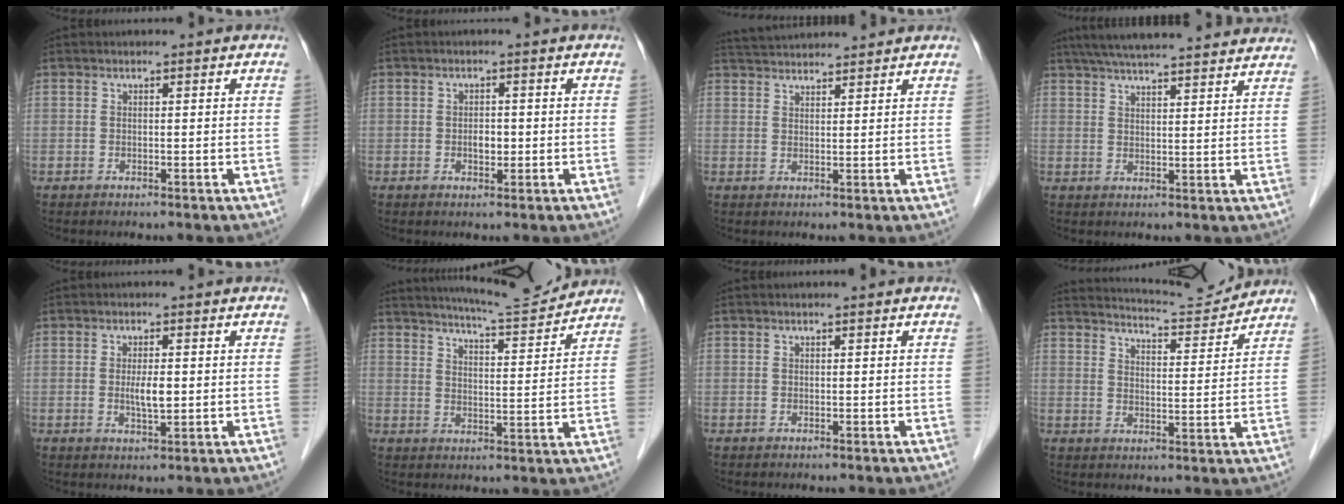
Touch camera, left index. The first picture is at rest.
{"total": 1.9, "force": [-0.5, 1.1, 1.5], "torque": [-0.024, -0.002, -0.007]}
{"total": 7.6, "force": [7.3, 0.4, 1.9], "torque": [-0.039, 0.035, 0.115]}
{"total": 21.4, "force": [19.2, 1.9, 9.3], "torque": [-0.149, 0.029, 0.253]}
{"total": 3.1, "force": [-0.2, 0.7, 3.0], "torque": [-0.056, -0.007, -0.001]}
{"total": 11.3, "force": [10.8, 0.0, 3.4], "torque": [-0.057, -0.004, 0.152]}
{"total": 0.0}
{"total": 10.3, "force": [10.2, 0.1, 1.7], "torque": [-0.035, -0.001, 0.143]}